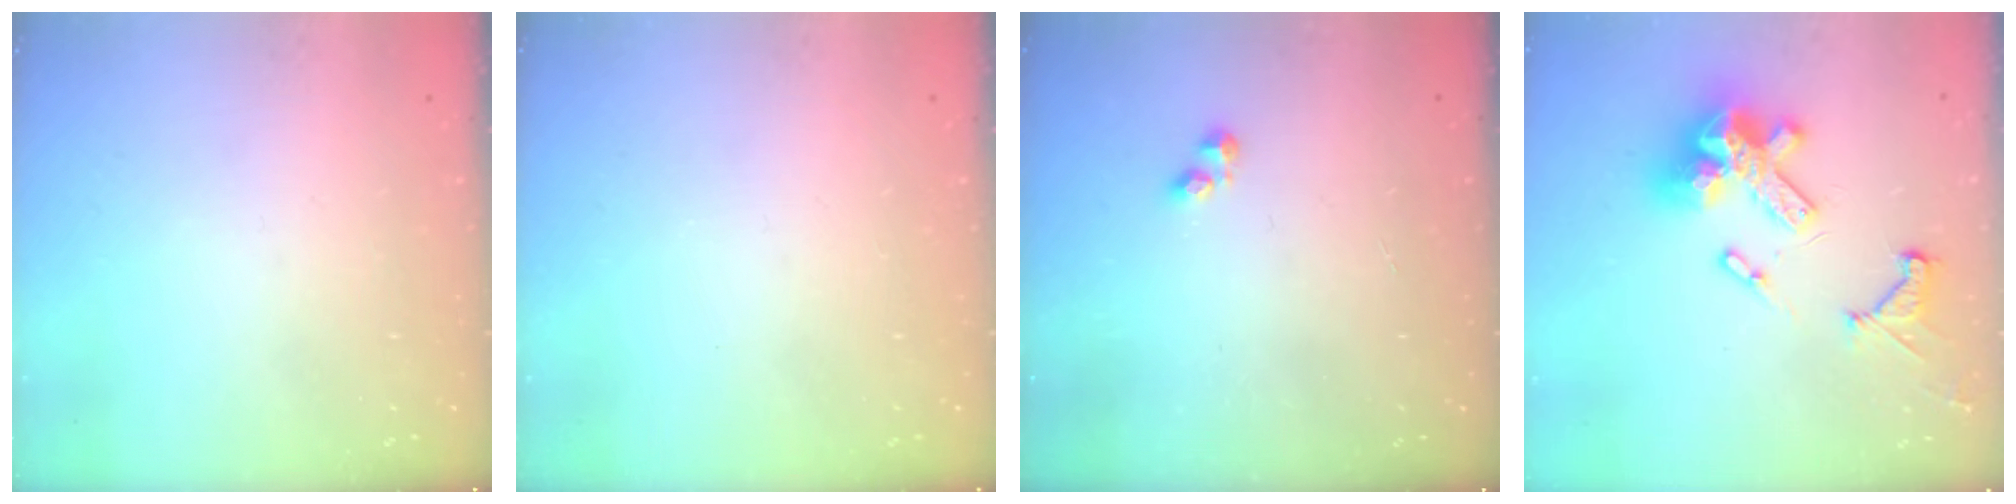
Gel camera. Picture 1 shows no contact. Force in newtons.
{"total": 0.0}
{"total": 2.3, "press": 2.3, "slide": 0.4}
{"total": 17.5, "press": 17.4, "slide": 1.9}